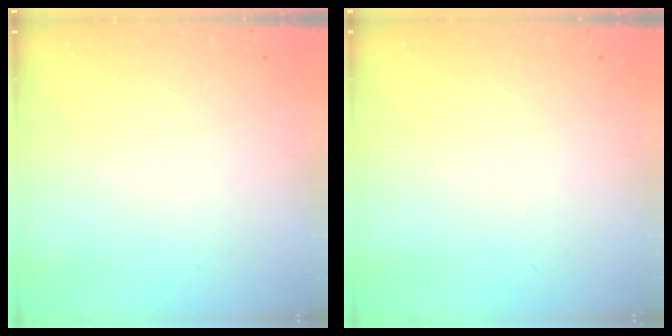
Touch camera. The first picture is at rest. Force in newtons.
{"total": 0.0}